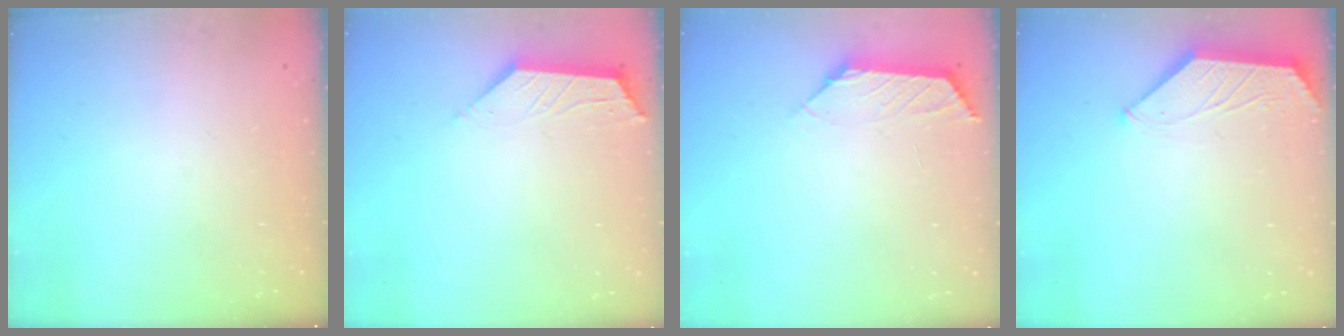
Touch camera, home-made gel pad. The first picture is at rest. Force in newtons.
{"total": 2.9, "press": 2.9, "slide": 0.5}
{"total": 2.8, "press": 2.8, "slide": 0.3}
{"total": 1.7, "press": 1.6, "slide": 0.3}